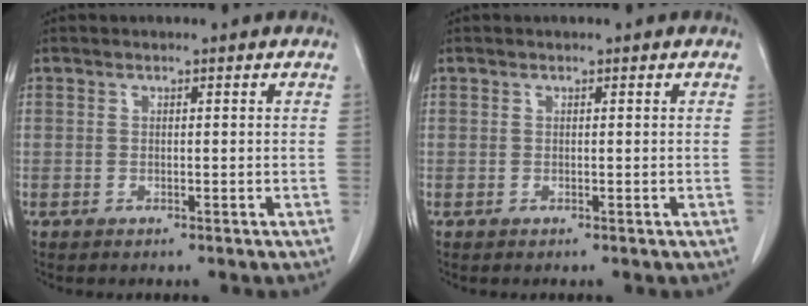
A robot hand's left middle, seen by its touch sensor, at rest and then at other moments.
{"total": 0.0}